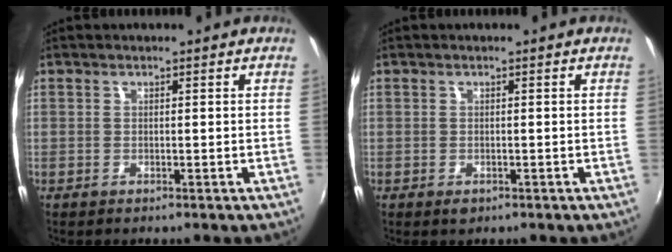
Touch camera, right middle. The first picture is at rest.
{"total": 1.0, "force": [-0.6, 0.7, 0.4], "torque": [-0.007, -0.004, -0.010]}